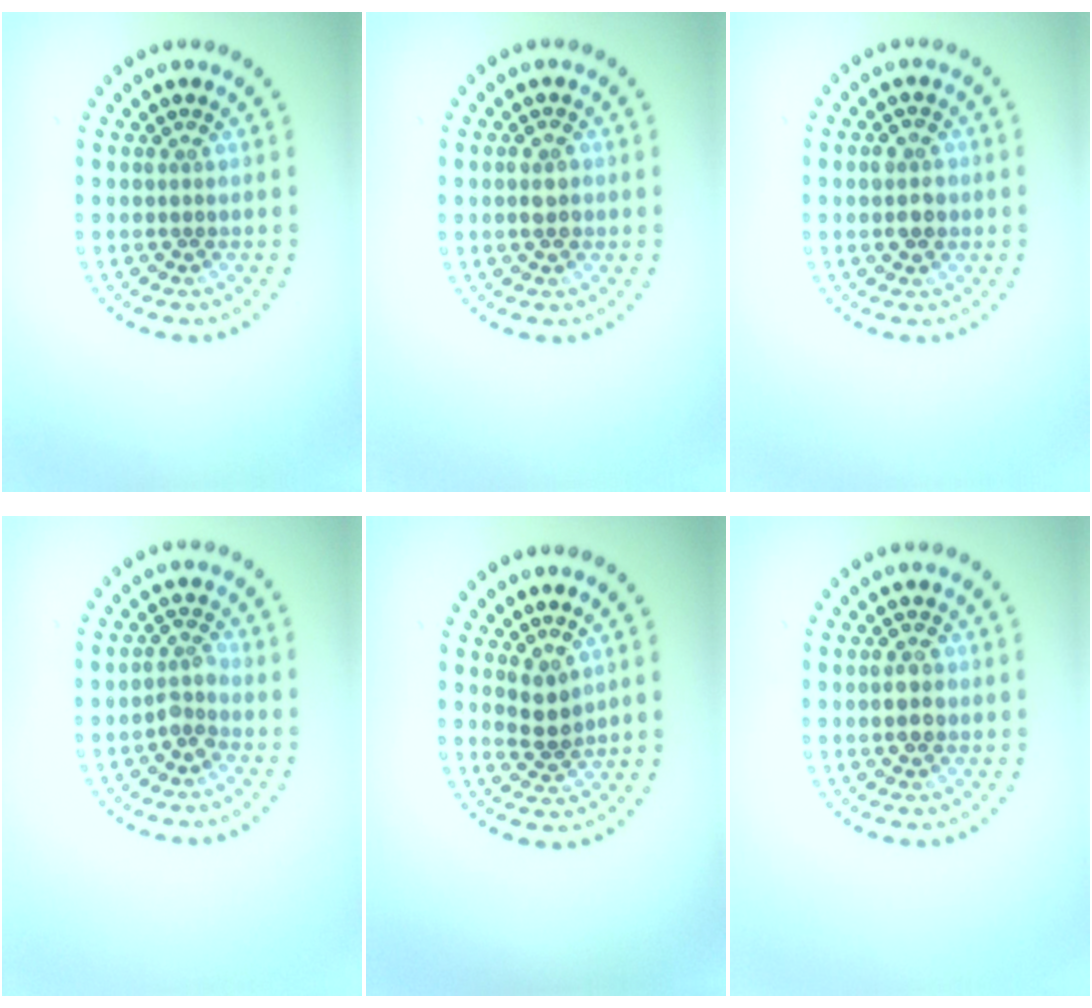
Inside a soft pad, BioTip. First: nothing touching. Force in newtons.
{"total": 1.7, "press": 1.7, "slide": 0.2}
{"total": 3.0, "press": 3.0, "slide": 0.2}
{"total": 1.8, "press": 1.3, "slide": 1.2}
{"total": 2.0, "press": 1.8, "slide": 0.9}
{"total": 2.8, "press": 2.8, "slide": 0.2}